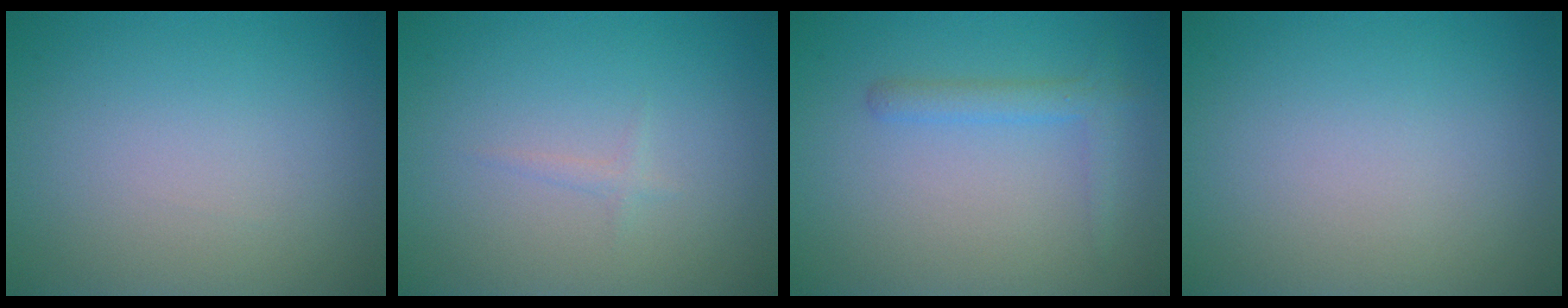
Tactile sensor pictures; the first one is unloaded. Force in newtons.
{"total": 0.7, "press": 0.6, "slide": 0.1}
{"total": 1.9, "press": 1.9, "slide": 0.1}
{"total": 0.0}